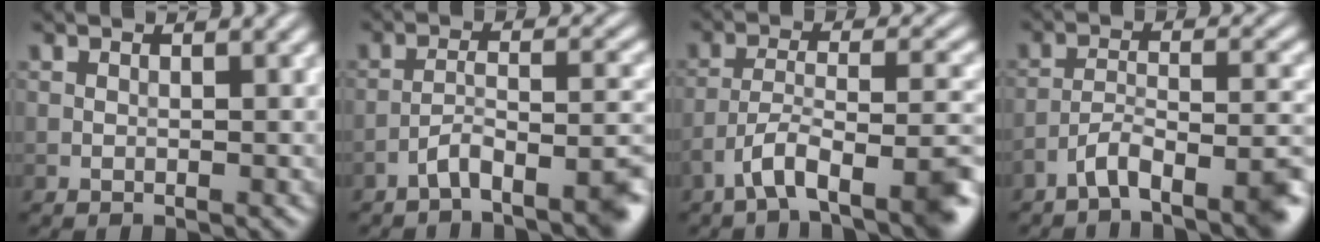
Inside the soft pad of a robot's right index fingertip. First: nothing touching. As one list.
[{"total": 5.1, "force": [-3.7, 0.9, 3.5], "torque": [-0.054, 0.008, -0.065]}, {"total": 8.0, "force": [-5.0, 2.3, 5.7], "torque": [-0.089, 0.003, -0.086]}, {"total": 6.1, "force": [-4.5, 1.3, 4.0], "torque": [-0.061, 0.003, -0.079]}]